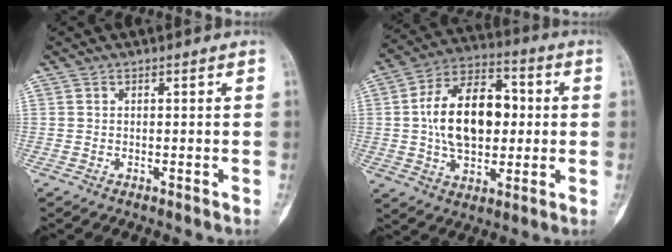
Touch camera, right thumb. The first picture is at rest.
{"total": 17.9, "force": [1.0, 11.2, 14.0], "torque": [-0.207, 0.024, 0.015]}